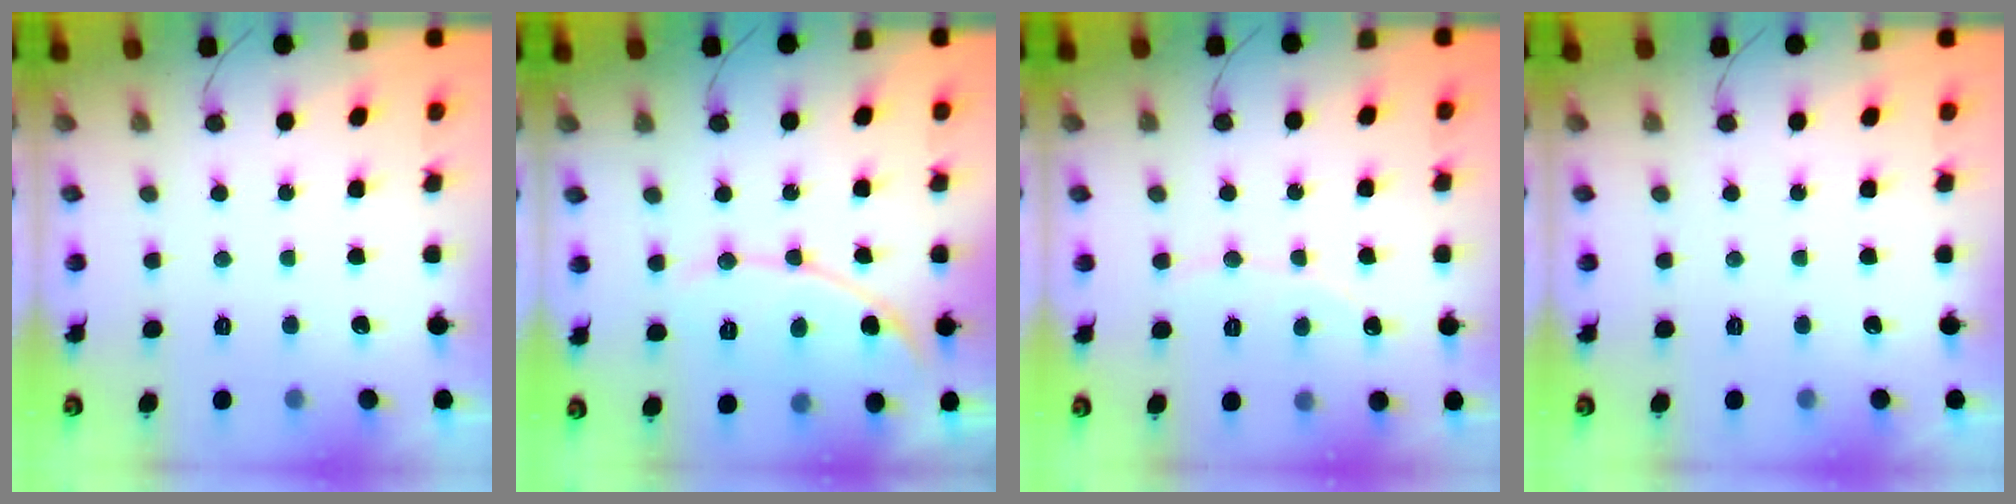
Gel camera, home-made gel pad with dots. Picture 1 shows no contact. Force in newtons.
{"total": 9.7, "press": 9.7, "slide": 0.4}
{"total": 1.7, "press": 1.7, "slide": 0.1}
{"total": 0.0}